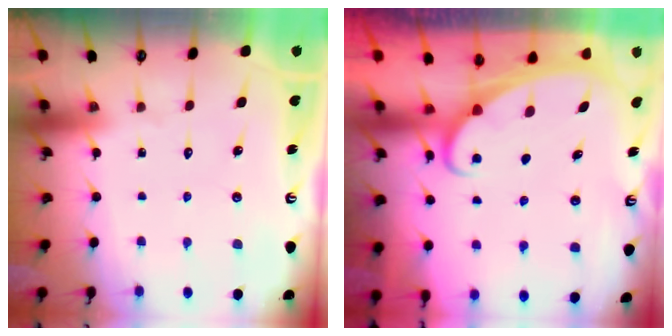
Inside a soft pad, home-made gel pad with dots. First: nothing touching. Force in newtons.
{"total": 2.3, "press": 2.3, "slide": 0.4}